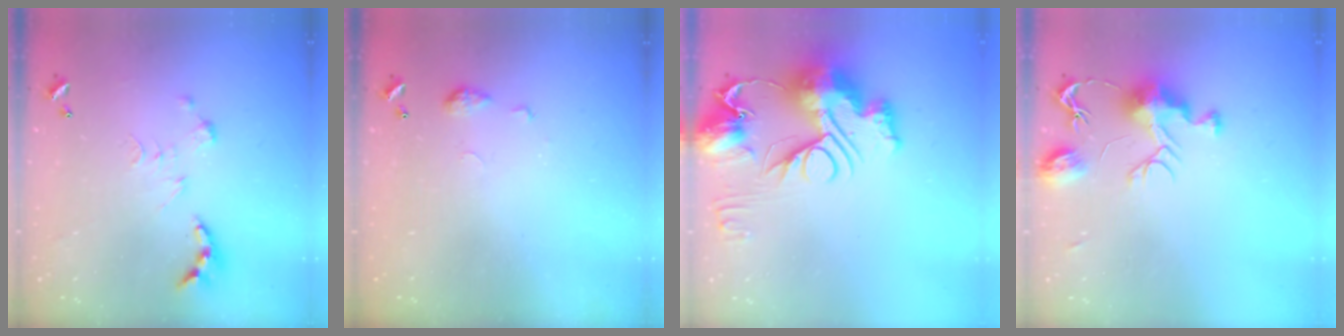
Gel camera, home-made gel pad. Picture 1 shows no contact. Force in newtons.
{"total": 5.4, "press": 5.3, "slide": 0.7}
{"total": 20.0, "press": 19.9, "slide": 1.9}
{"total": 9.5, "press": 9.4, "slide": 1.4}